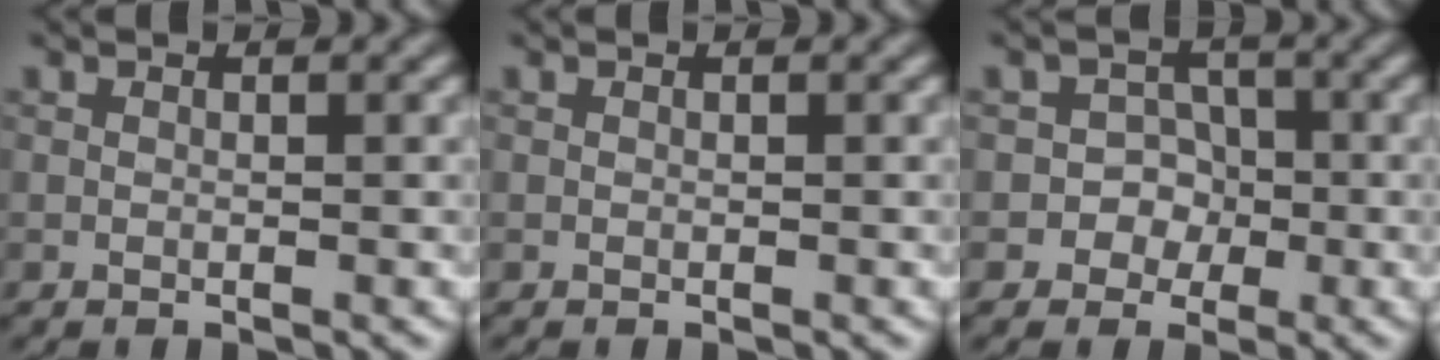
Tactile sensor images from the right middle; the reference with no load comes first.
{"total": 0.0}
{"total": 3.5, "force": [-1.1, 3.3, 0.7], "torque": [0.023, 0.013, -0.038]}